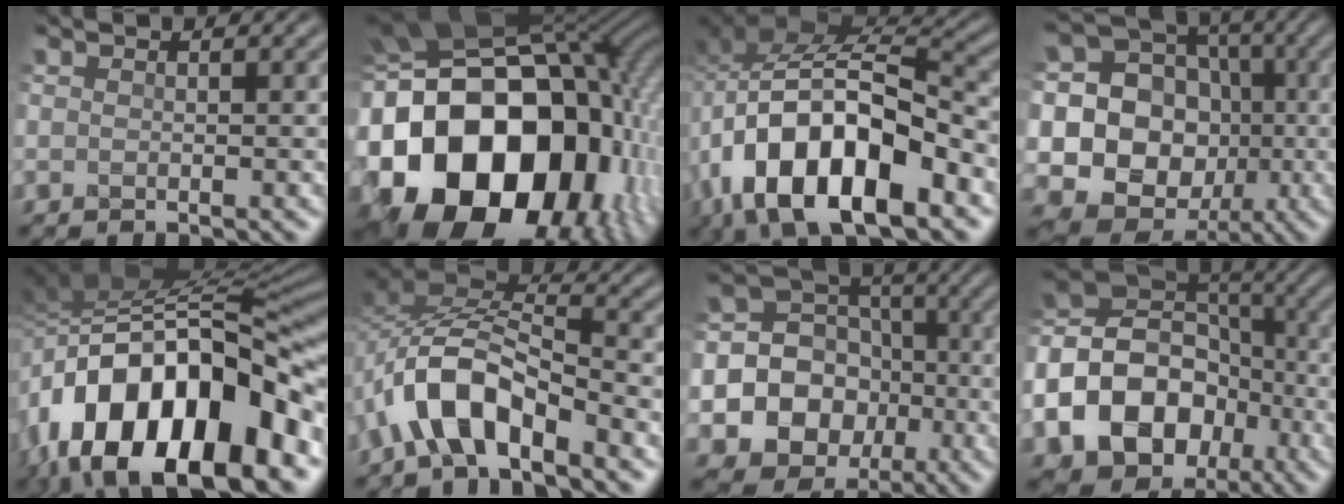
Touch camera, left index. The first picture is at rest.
{"total": 21.6, "force": [-3.7, 16.4, 13.6], "torque": [-0.286, -0.012, -0.052]}
{"total": 13.6, "force": [-5.5, 7.7, 9.8], "torque": [-0.172, -0.010, -0.097]}
{"total": 19.7, "force": [-1.8, 18.5, 6.4], "torque": [-0.173, 0.024, -0.058]}
{"total": 16.6, "force": [-7.0, 8.8, 12.3], "torque": [-0.193, 0.011, -0.123]}
{"total": 6.7, "force": [-3.9, 2.9, 4.5], "torque": [-0.073, 0.007, -0.080]}
{"total": 14.3, "force": [-4.0, 13.1, 4.2], "torque": [-0.111, -0.013, -0.069]}
{"total": 17.2, "force": [-5.8, 14.0, 8.2], "torque": [-0.176, -0.008, -0.107]}